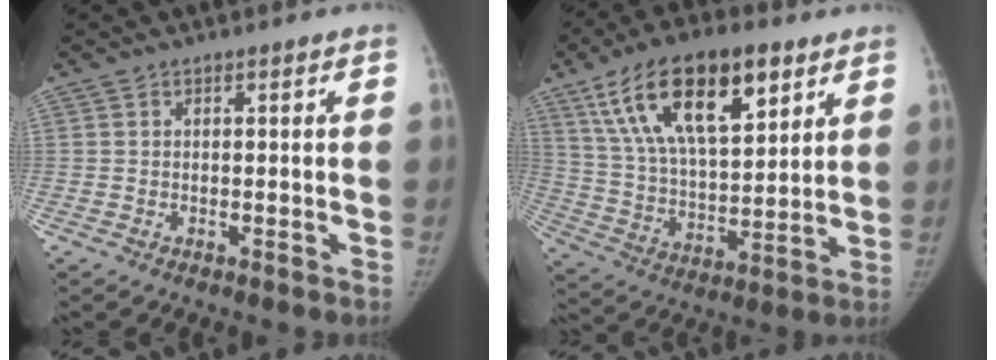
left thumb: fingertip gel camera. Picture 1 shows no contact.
{"total": 21.9, "force": [11.2, 9.8, 16.1], "torque": [-0.258, -0.026, 0.205]}